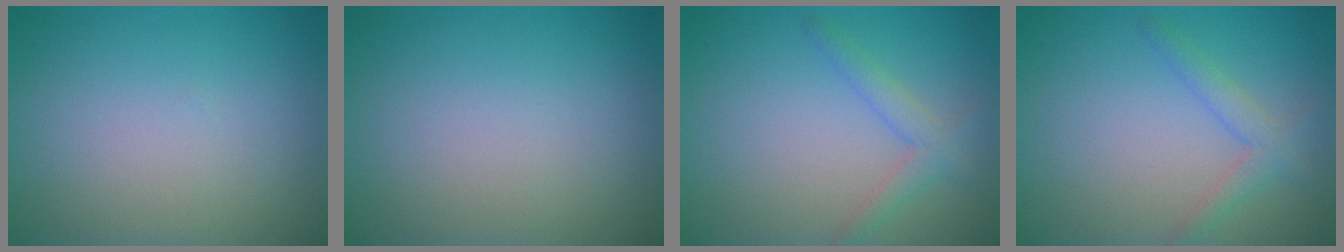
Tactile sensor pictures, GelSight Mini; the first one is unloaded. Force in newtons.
{"total": 0.0}
{"total": 2.1, "press": 2.1, "slide": 0.1}
{"total": 2.1, "press": 2.1, "slide": 0.1}